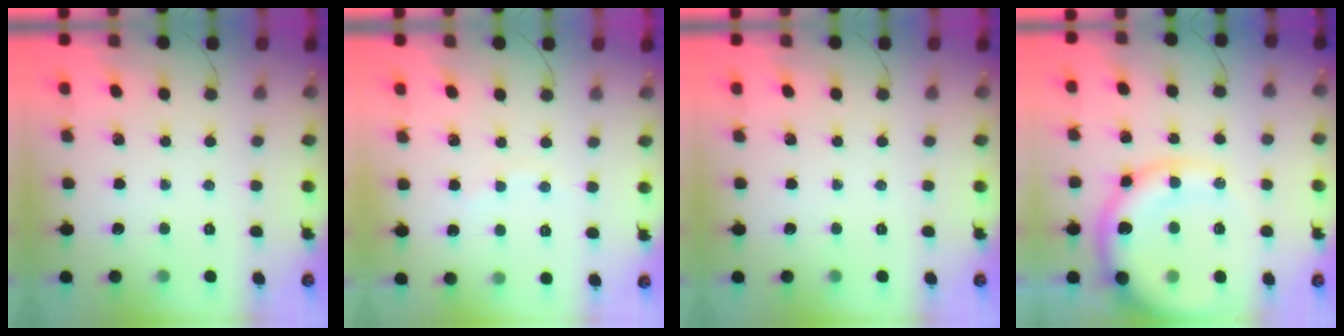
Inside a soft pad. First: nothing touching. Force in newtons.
{"total": 2.2, "press": 2.1, "slide": 0.7}
{"total": 0.0}
{"total": 17.7, "press": 17.3, "slide": 3.9}